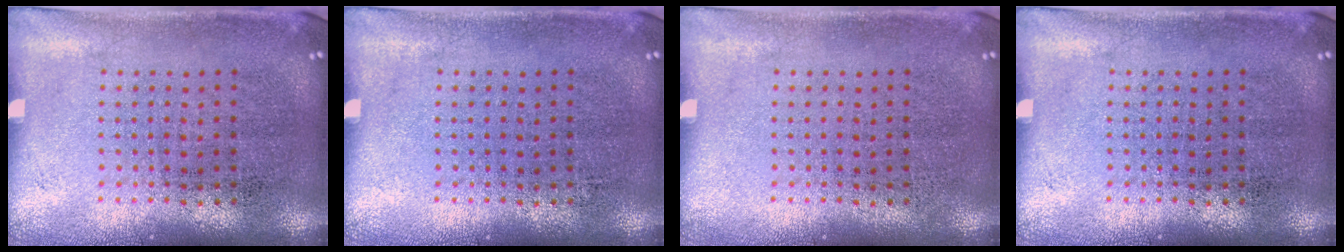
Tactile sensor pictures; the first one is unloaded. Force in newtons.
{"total": 0.0}
{"total": 0.0}
{"total": 0.0}